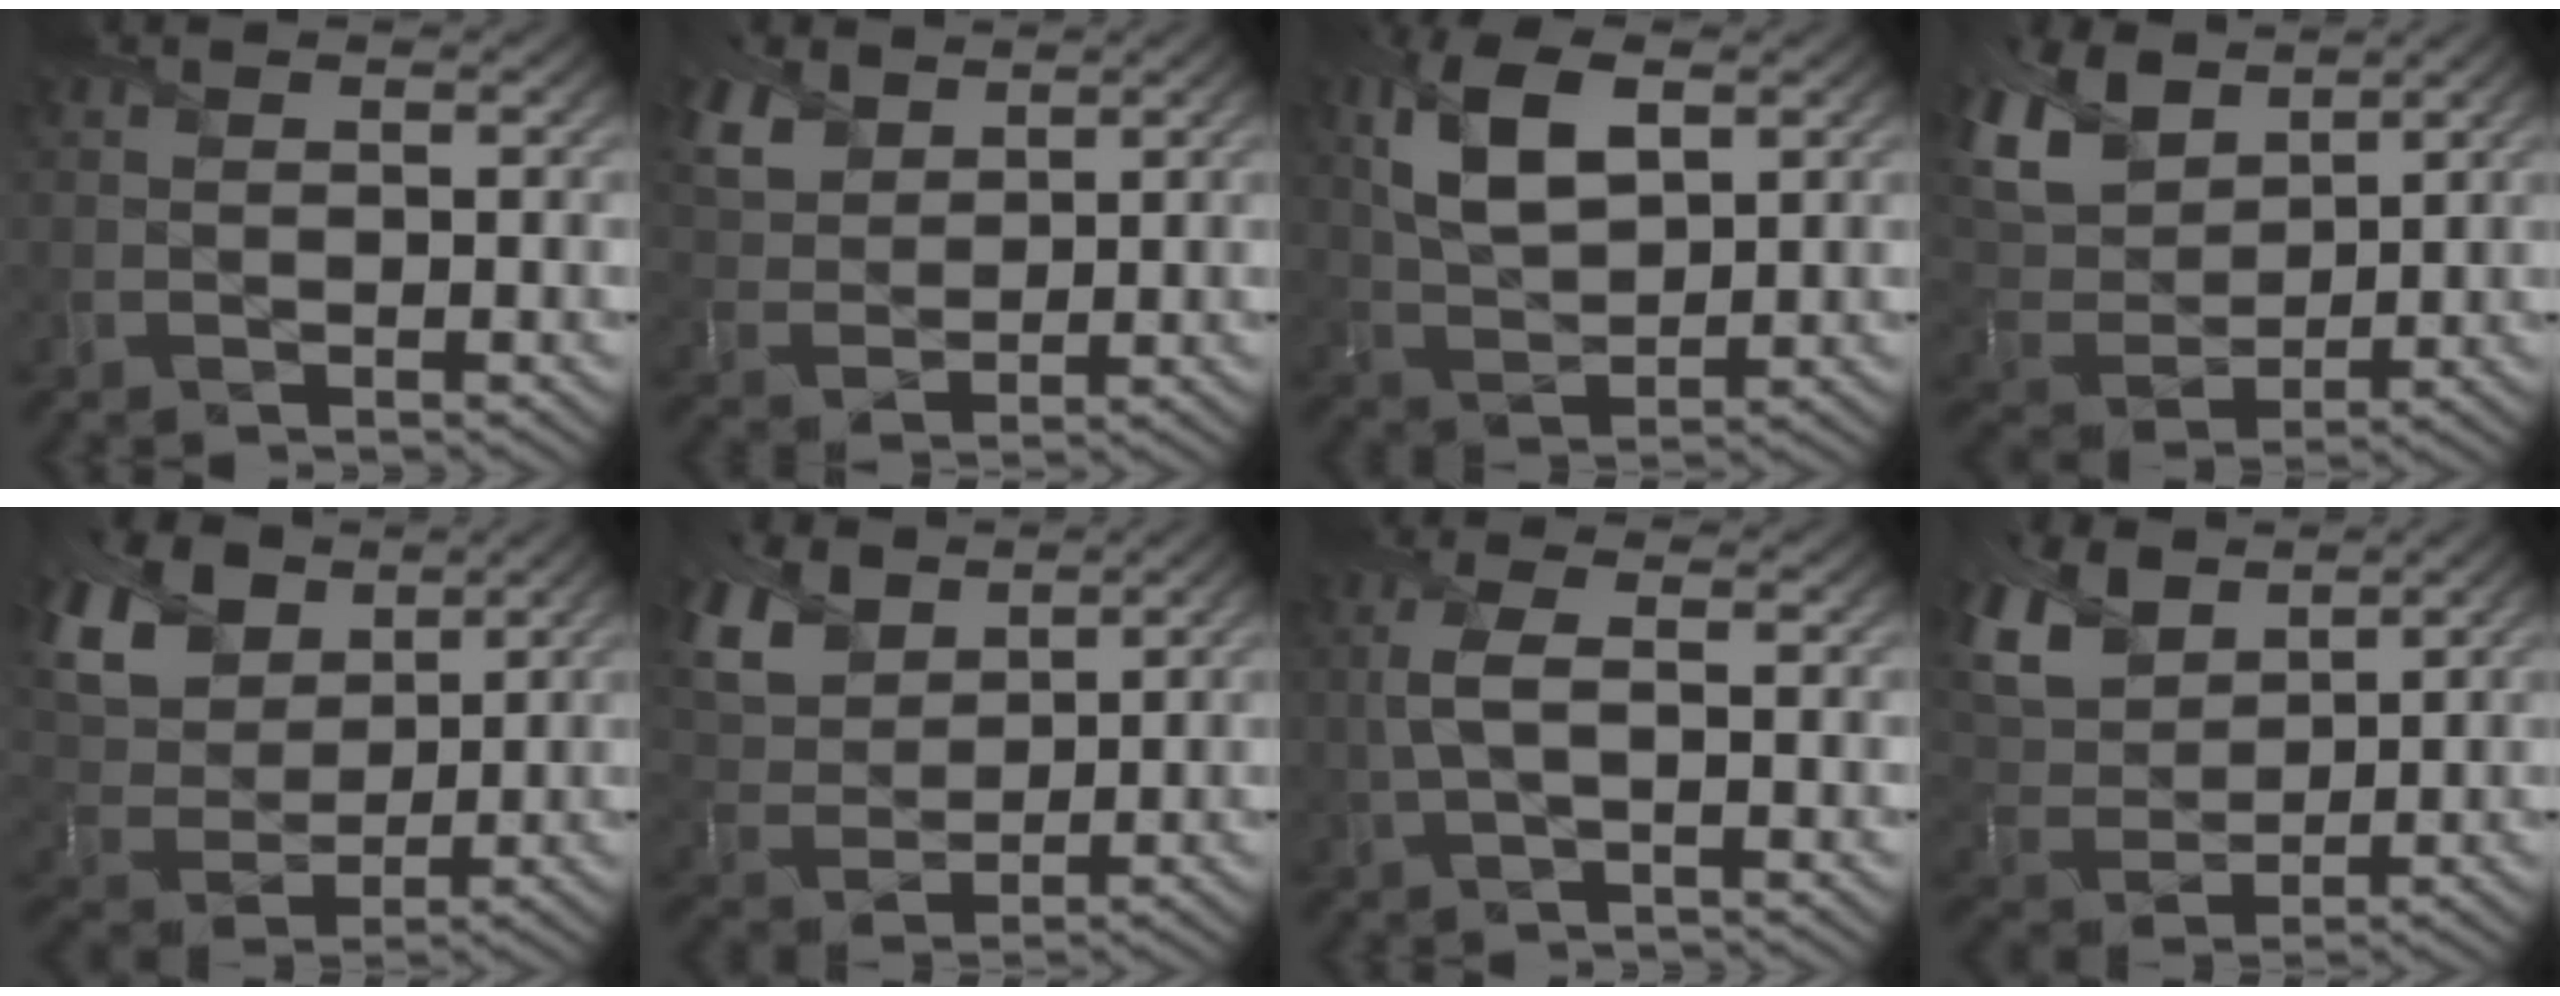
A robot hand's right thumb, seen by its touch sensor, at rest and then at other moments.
{"total": 6.5, "force": [4.0, 4.0, 3.2], "torque": [-0.103, 0.004, 0.083]}
{"total": 9.5, "force": [3.4, 4.9, 7.4], "torque": [-0.172, 0.008, 0.065]}
{"total": 13.0, "force": [6.9, 7.9, 7.7], "torque": [-0.228, 0.033, 0.125]}
{"total": 14.4, "force": [7.3, 9.4, 8.0], "torque": [-0.241, 0.037, 0.127]}
{"total": 10.3, "force": [5.9, 6.3, 5.7], "torque": [-0.175, 0.018, 0.108]}
{"total": 3.8, "force": [0.1, 1.3, 3.6], "torque": [-0.091, 0.006, -0.001]}
{"total": 11.6, "force": [6.5, 6.9, 6.6], "torque": [-0.198, 0.023, 0.121]}